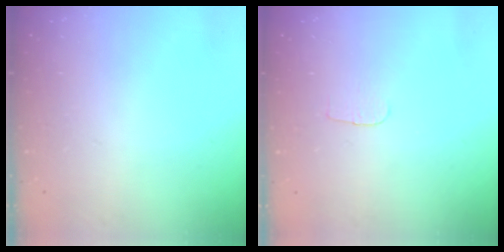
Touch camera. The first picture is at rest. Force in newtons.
{"total": 2.9, "press": 2.8, "slide": 0.3}